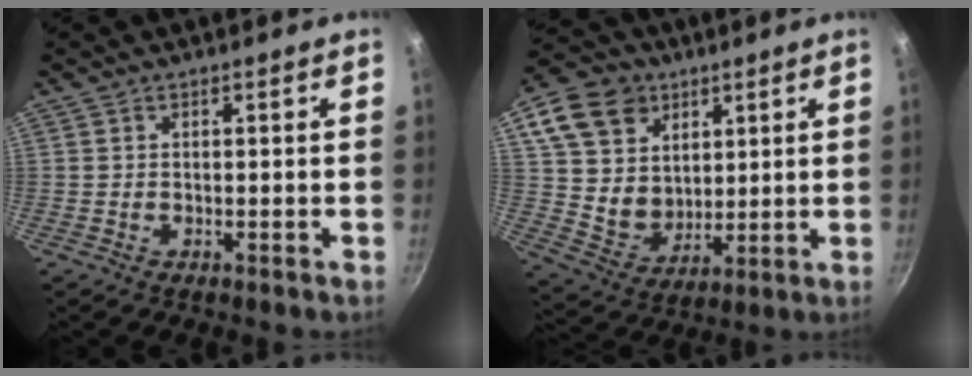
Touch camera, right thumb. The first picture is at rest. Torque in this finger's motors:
{"motor_torque": [-1.31, 1.50, 0.41, -0.24, 0.07]}